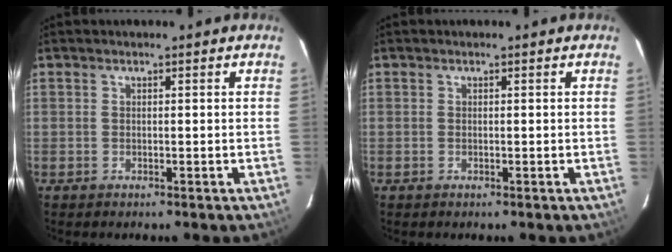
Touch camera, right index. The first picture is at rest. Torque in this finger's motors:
{"motor_torque": [0.01, 0.04, -0.04, 0.00]}